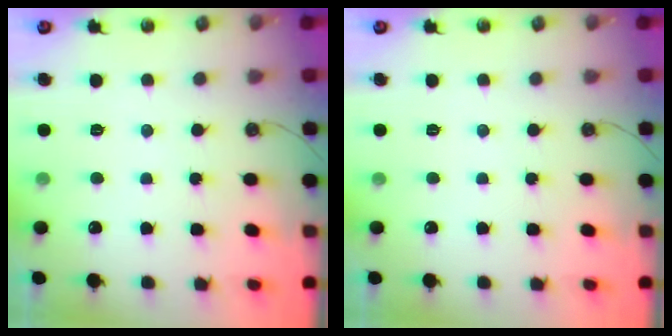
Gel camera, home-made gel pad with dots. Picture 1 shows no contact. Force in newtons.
{"total": 0.0}